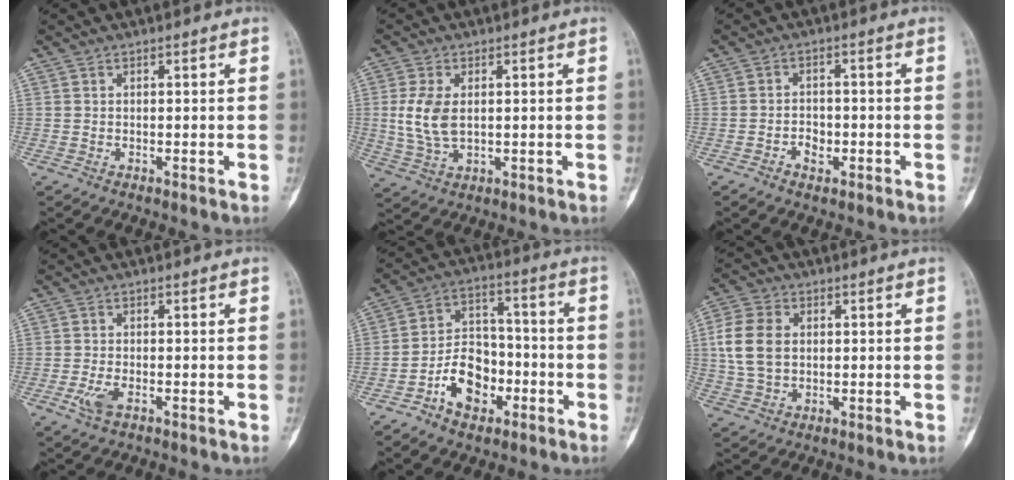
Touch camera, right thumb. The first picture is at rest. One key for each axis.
{"total": 7.7, "fx": 0.7, "fy": 4.5, "fz": 6.2, "tx": -0.134, "ty": -0.006, "tz": 0.021}
{"total": 3.2, "fx": -1.5, "fy": 2.2, "fz": 1.8, "tx": -0.018, "ty": 0.012, "tz": -0.025}
{"total": 3.0, "fx": -1.2, "fy": 1.4, "fz": 2.4, "tx": -0.059, "ty": -0.001, "tz": -0.024}
{"total": 11.3, "fx": -4.9, "fy": 7.7, "fz": 6.6, "tx": -0.084, "ty": 0.047, "tz": -0.088}
{"total": 9.6, "fx": 1.2, "fy": 7.0, "fz": 6.6, "tx": -0.134, "ty": 0.006, "tz": 0.025}